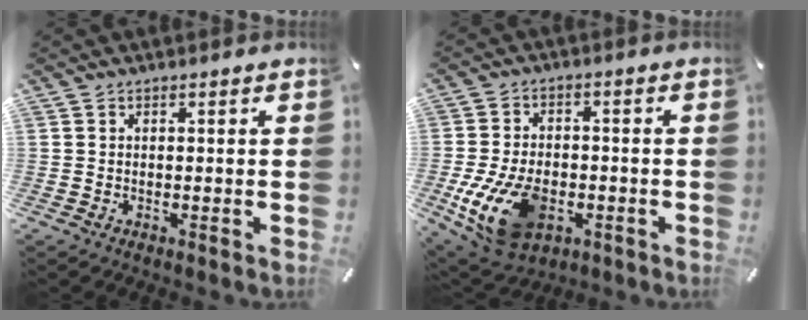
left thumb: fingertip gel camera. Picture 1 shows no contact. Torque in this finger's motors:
{"motor_torque": [1.51, 3.50, 1.46, 0.49, 0.50]}